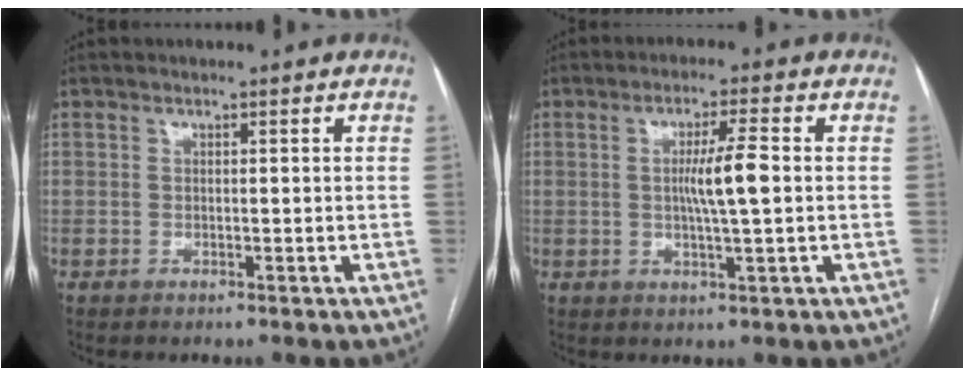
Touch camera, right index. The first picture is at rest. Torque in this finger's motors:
{"motor_torque": [0.82, 0.33, 0.31, 0.11]}